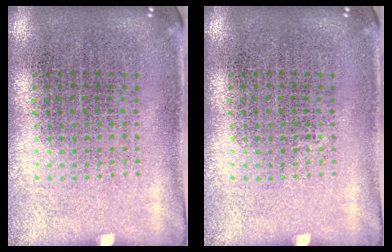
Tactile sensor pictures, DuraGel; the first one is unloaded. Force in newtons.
{"total": 0.0}